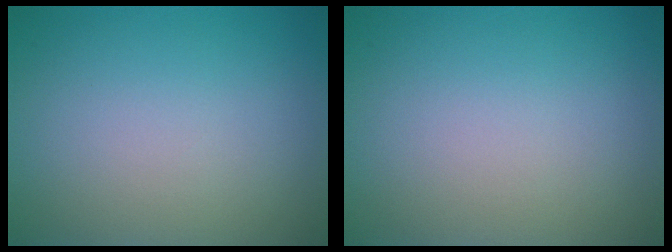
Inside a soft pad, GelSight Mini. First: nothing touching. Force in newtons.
{"total": 0.0}